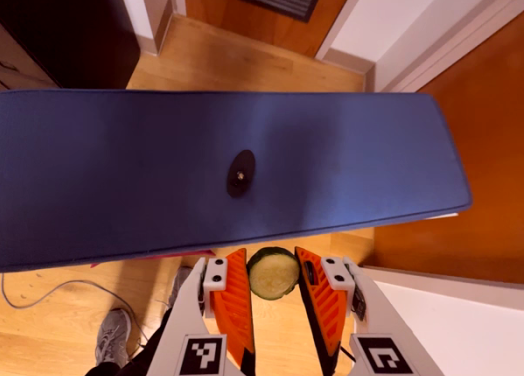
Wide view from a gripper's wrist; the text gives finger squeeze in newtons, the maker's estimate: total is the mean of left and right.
{"total": 11.0, "left": 11.4, "right": 10.5}